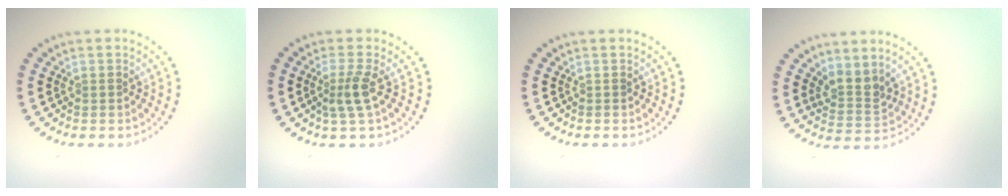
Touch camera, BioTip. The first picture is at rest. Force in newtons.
{"total": 2.3, "press": 1.8, "slide": 1.5}
{"total": 0.0}
{"total": 2.6, "press": 1.9, "slide": 1.8}